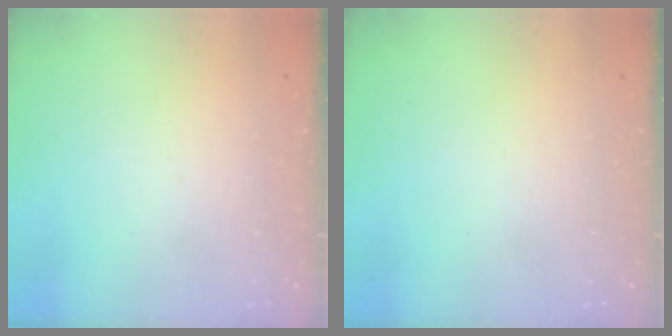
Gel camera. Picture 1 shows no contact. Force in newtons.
{"total": 0.0}